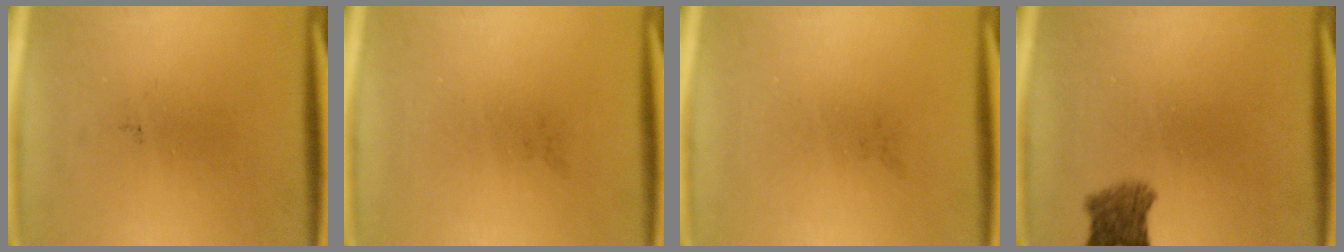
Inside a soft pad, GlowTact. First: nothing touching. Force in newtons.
{"total": 0.0}
{"total": 0.0}
{"total": 4.1}